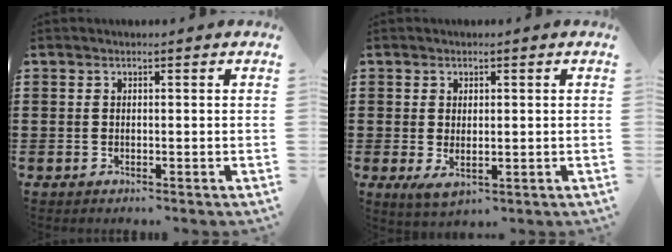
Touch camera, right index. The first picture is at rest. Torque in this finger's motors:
{"motor_torque": [0.86, 1.28, 0.11, 0.02]}